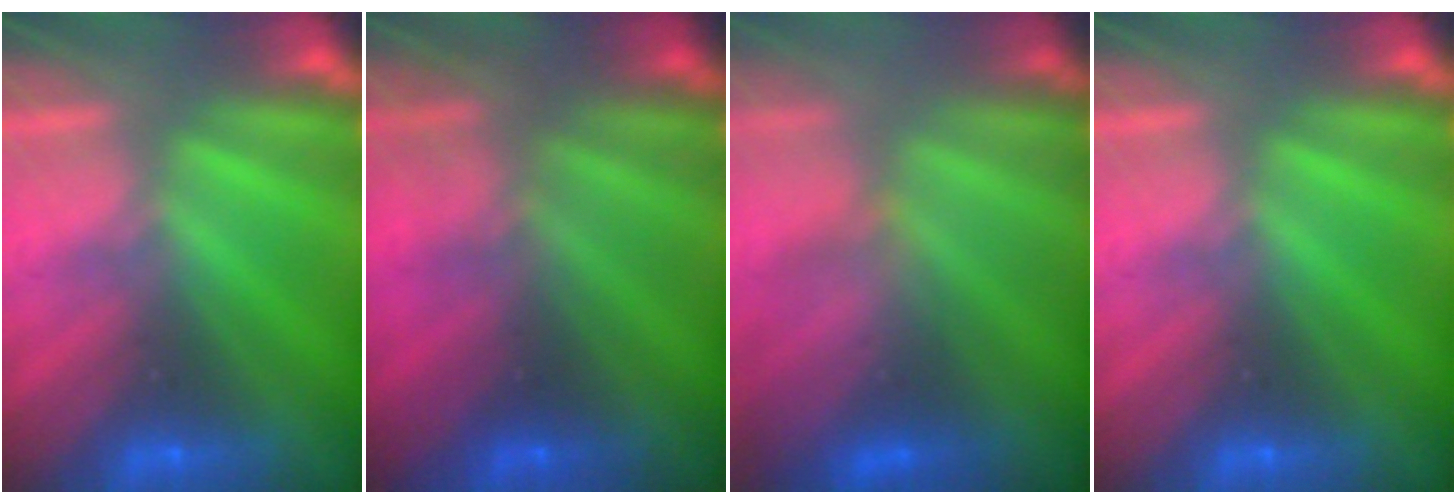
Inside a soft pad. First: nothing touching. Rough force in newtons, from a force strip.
{"total": 2.9}
{"total": 3.8}
{"total": 0.0}